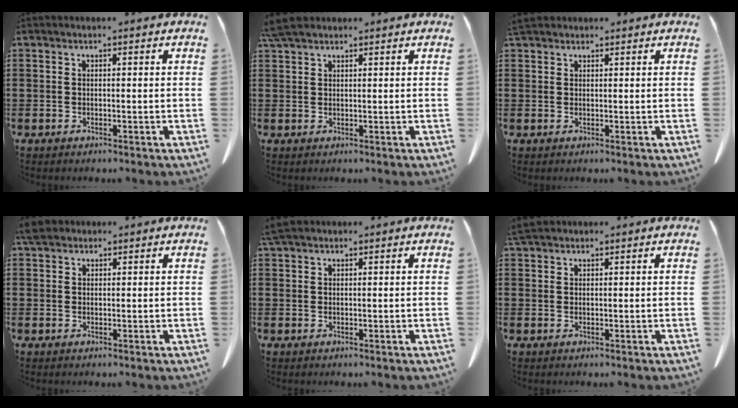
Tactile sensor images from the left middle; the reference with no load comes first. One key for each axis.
{"total": 3.4, "fx": 2.8, "fy": 0.9, "fz": 1.7, "tx": -0.042, "ty": 0.001, "tz": 0.055}
{"total": 1.8, "fx": 1.6, "fy": 0.6, "fz": 0.6, "tx": -0.017, "ty": 0.003, "tz": 0.033}
{"total": 2.5, "fx": 2.1, "fy": 1.1, "fz": 0.9, "tx": -0.025, "ty": 0.006, "tz": 0.042}
{"total": 2.4, "fx": 1.9, "fy": 0.7, "fz": 1.2, "tx": -0.030, "ty": 0.002, "tz": 0.039}
{"total": 2.4, "fx": 2.0, "fy": 0.7, "fz": 1.0, "tx": -0.027, "ty": 0.003, "tz": 0.041}